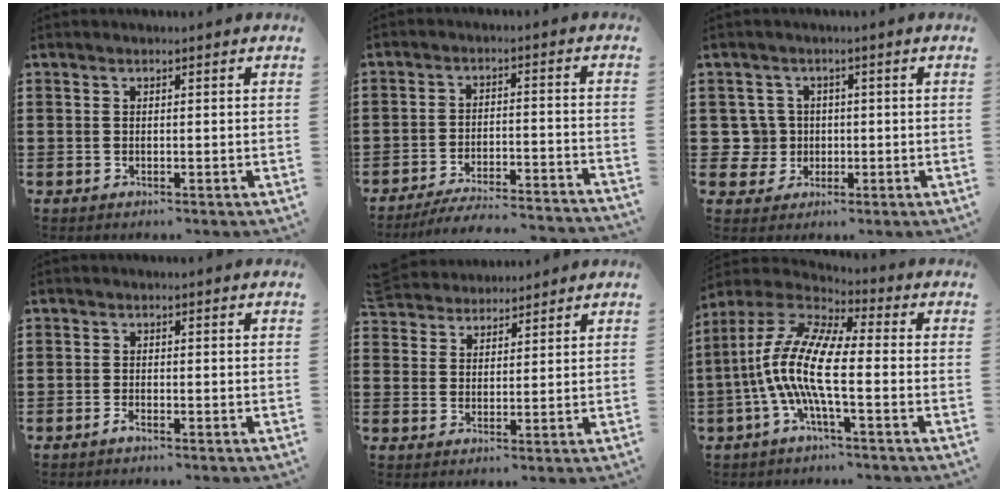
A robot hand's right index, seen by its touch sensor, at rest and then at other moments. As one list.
[{"total": 4.5, "force": [-4.3, 0.0, 1.2], "torque": [-0.022, -0.002, -0.086]}, {"total": 4.4, "force": [-0.2, 4.3, 1.0], "torque": [-0.045, 0.010, -0.006]}, {"total": 1.1, "force": [-0.9, 0.2, 0.7], "torque": [-0.021, -0.009, -0.017]}, {"total": 4.4, "force": [4.2, 1.3, -0.2], "torque": [-0.012, -0.006, 0.083]}, {"total": 11.7, "force": [-2.2, 3.2, 11.1], "torque": [-0.261, -0.020, -0.052]}]